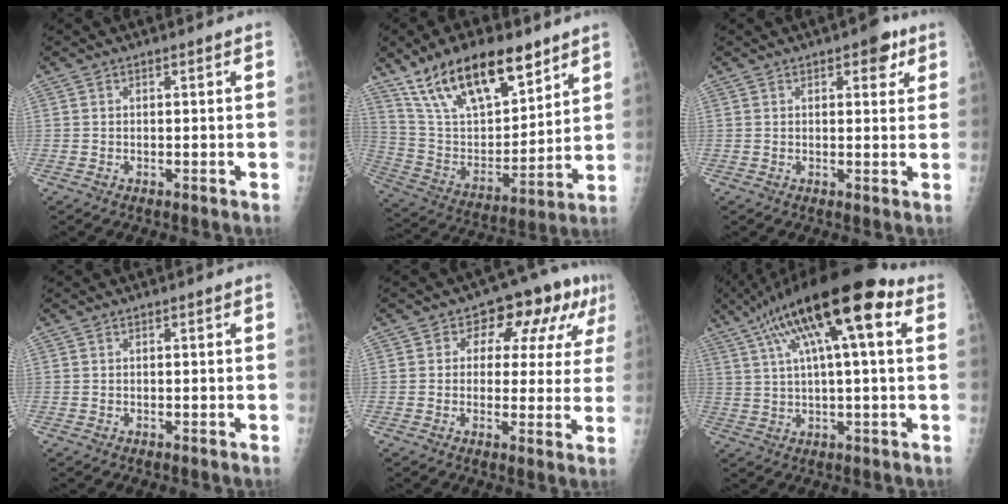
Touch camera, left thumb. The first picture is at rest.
{"total": 21.8, "force": [14.4, 9.2, 13.6], "torque": [-0.201, -0.047, 0.269]}
{"total": 4.4, "force": [2.4, 2.2, 3.1], "torque": [-0.016, -0.005, 0.023]}
{"total": 0.0}
{"total": 11.4, "force": [4.5, 6.7, 8.1], "torque": [-0.051, 0.011, 0.052]}
{"total": 19.6, "force": [7.8, 5.2, 17.2], "torque": [-0.297, 0.025, 0.124]}